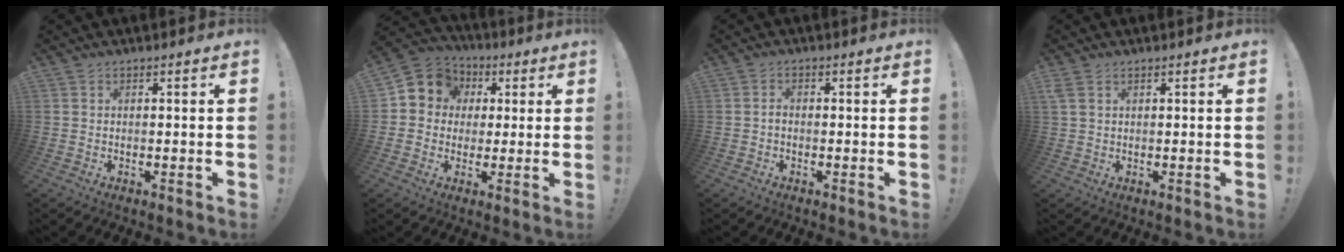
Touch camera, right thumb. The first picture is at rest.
{"total": 8.6, "force": [1.5, 8.0, 2.8], "torque": [-0.043, 0.001, 0.034]}
{"total": 0.9, "force": [-0.5, 0.5, 0.6], "torque": [-0.020, 0.006, -0.009]}
{"total": 2.5, "force": [1.3, 1.2, 1.7], "torque": [-0.038, 0.002, 0.027]}